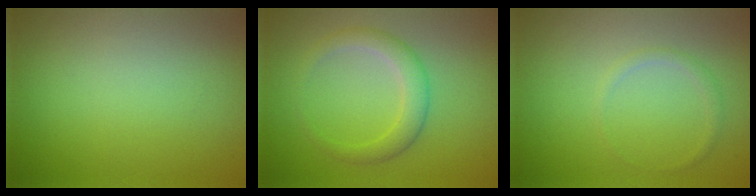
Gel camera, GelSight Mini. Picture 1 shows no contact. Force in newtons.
{"total": 2.7, "press": 2.7, "slide": 0.1}
{"total": 0.8, "press": 0.8, "slide": 0.0}